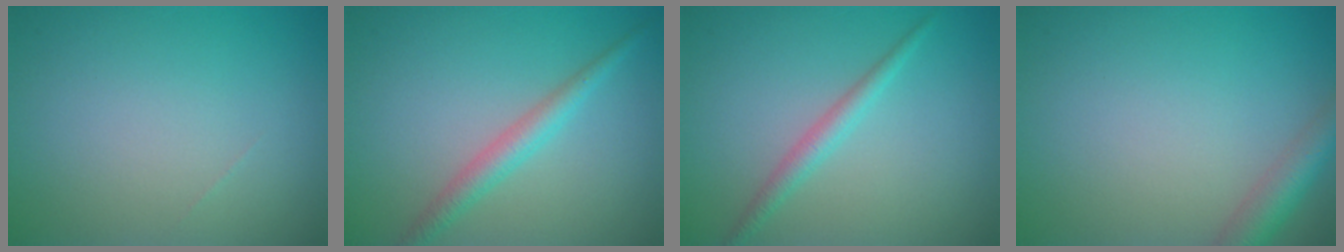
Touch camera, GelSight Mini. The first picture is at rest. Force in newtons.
{"total": 2.5, "press": 2.5, "slide": 0.1}
{"total": 1.8, "press": 1.8, "slide": 0.1}
{"total": 3.0, "press": 3.0, "slide": 0.1}